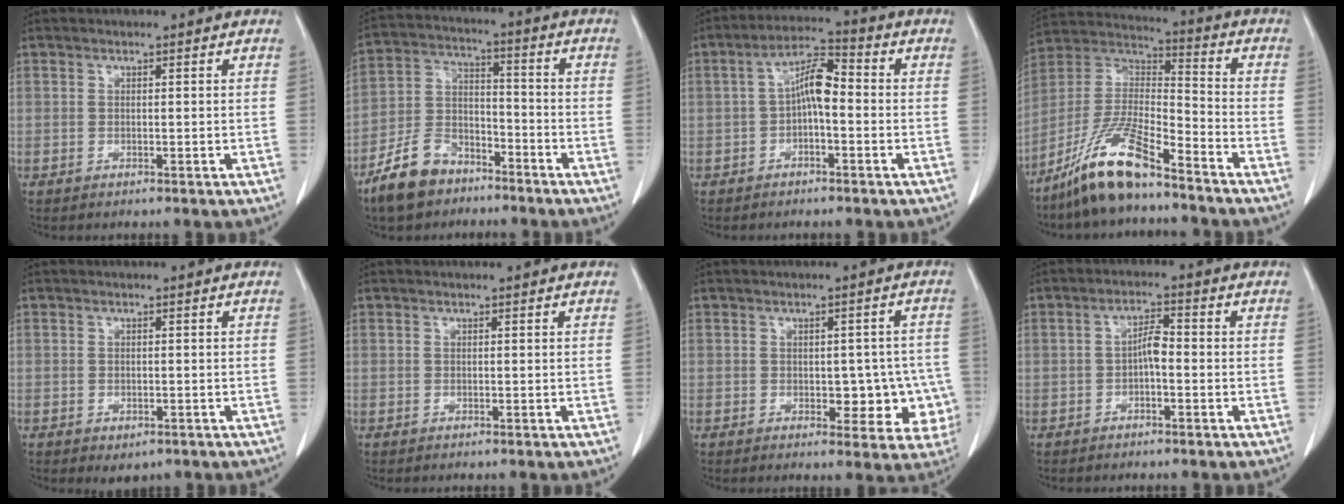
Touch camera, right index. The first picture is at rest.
{"total": 10.4, "force": [-7.5, 5.7, 4.4], "torque": [-0.103, 0.004, -0.143]}
{"total": 6.3, "force": [-0.5, 2.0, 5.9], "torque": [-0.110, 0.026, -0.013]}
{"total": 13.9, "force": [-10.2, 2.2, 9.2], "torque": [-0.192, -0.002, -0.191]}
{"total": 2.2, "force": [-1.2, 1.4, 1.1], "torque": [-0.011, -0.001, -0.004]}
{"total": 0.0}
{"total": 7.4, "force": [-1.4, 4.2, 5.9], "torque": [-0.042, 0.019, -0.009]}
{"total": 3.0, "force": [-0.7, 0.9, 2.8], "torque": [-0.049, 0.008, -0.012]}